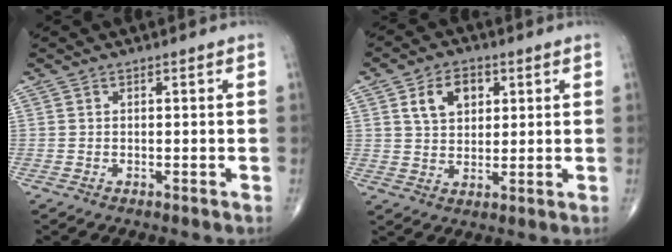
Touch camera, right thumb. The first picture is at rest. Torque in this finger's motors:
{"motor_torque": [0.33, 2.00, 0.42, 0.37, 0.08]}